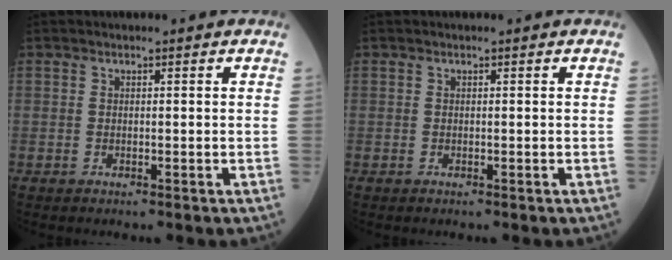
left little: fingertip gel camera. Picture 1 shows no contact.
{"total": 0.0}